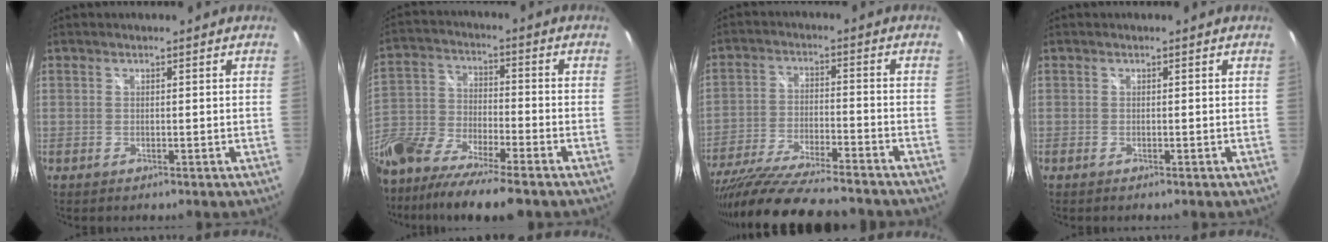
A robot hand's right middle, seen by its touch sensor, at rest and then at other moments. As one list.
[{"total": 18.8, "force": [-13.4, 5.9, 11.7], "torque": [-0.258, -0.040, -0.251]}, {"total": 20.1, "force": [-17.3, 2.2, 10.0], "torque": [-0.194, -0.049, -0.282]}, {"total": 0.0}]